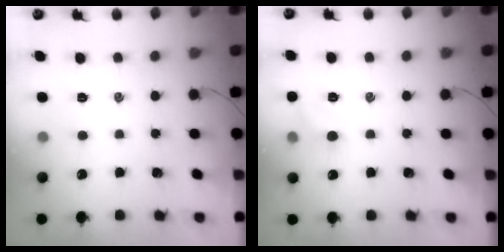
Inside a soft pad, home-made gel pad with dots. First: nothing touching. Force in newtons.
{"total": 5.7, "press": 5.4, "slide": 1.7}